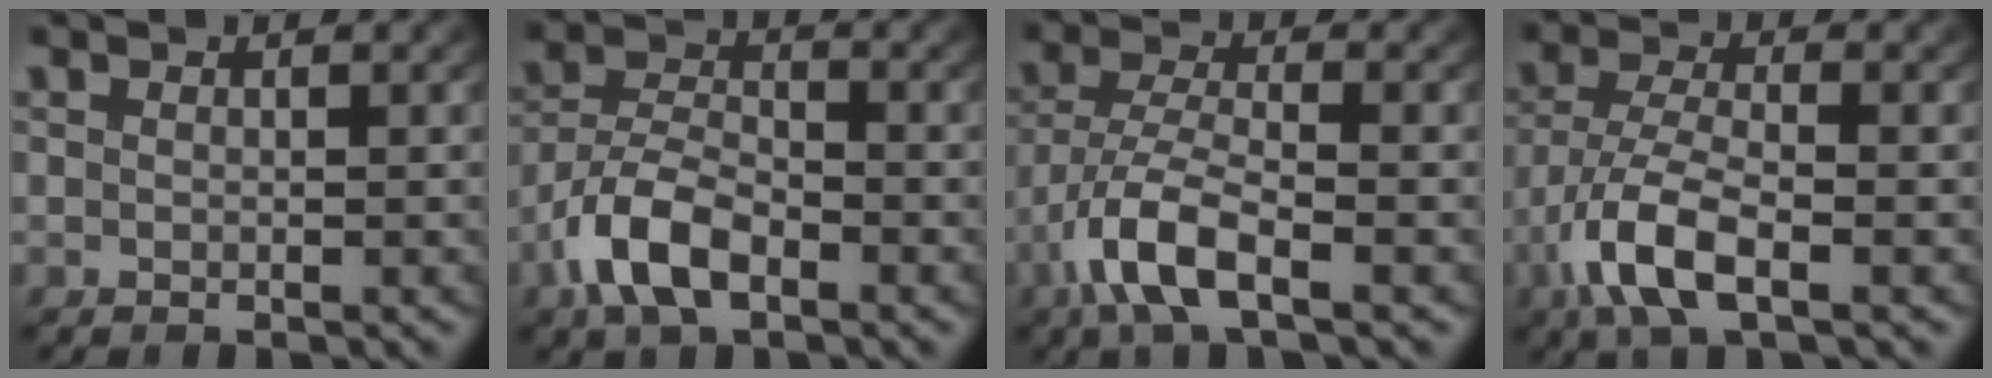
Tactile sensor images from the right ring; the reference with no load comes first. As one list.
[{"total": 5.2, "force": [-2.8, 2.6, 3.4], "torque": [-0.067, -0.013, -0.047]}, {"total": 5.0, "force": [-2.2, 1.8, 4.2], "torque": [-0.107, -0.025, -0.026]}, {"total": 5.4, "force": [-2.2, 2.2, 4.4], "torque": [-0.111, -0.026, -0.026]}]